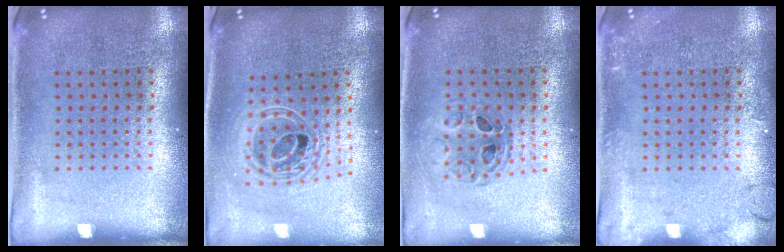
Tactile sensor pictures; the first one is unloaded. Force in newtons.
{"total": 2.1, "press": 1.6, "slide": 1.3}
{"total": 0.8, "press": 0.8, "slide": 0.0}
{"total": 1.7, "press": 1.7, "slide": 0.3}